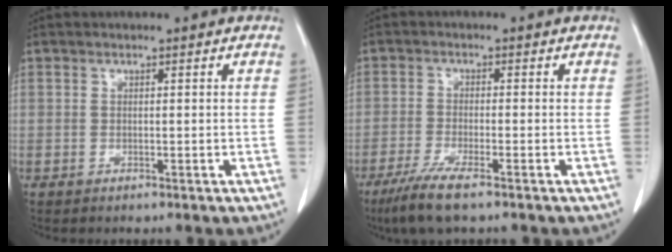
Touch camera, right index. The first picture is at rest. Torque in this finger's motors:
{"motor_torque": [0.57, -0.53, 0.17, 0.07]}